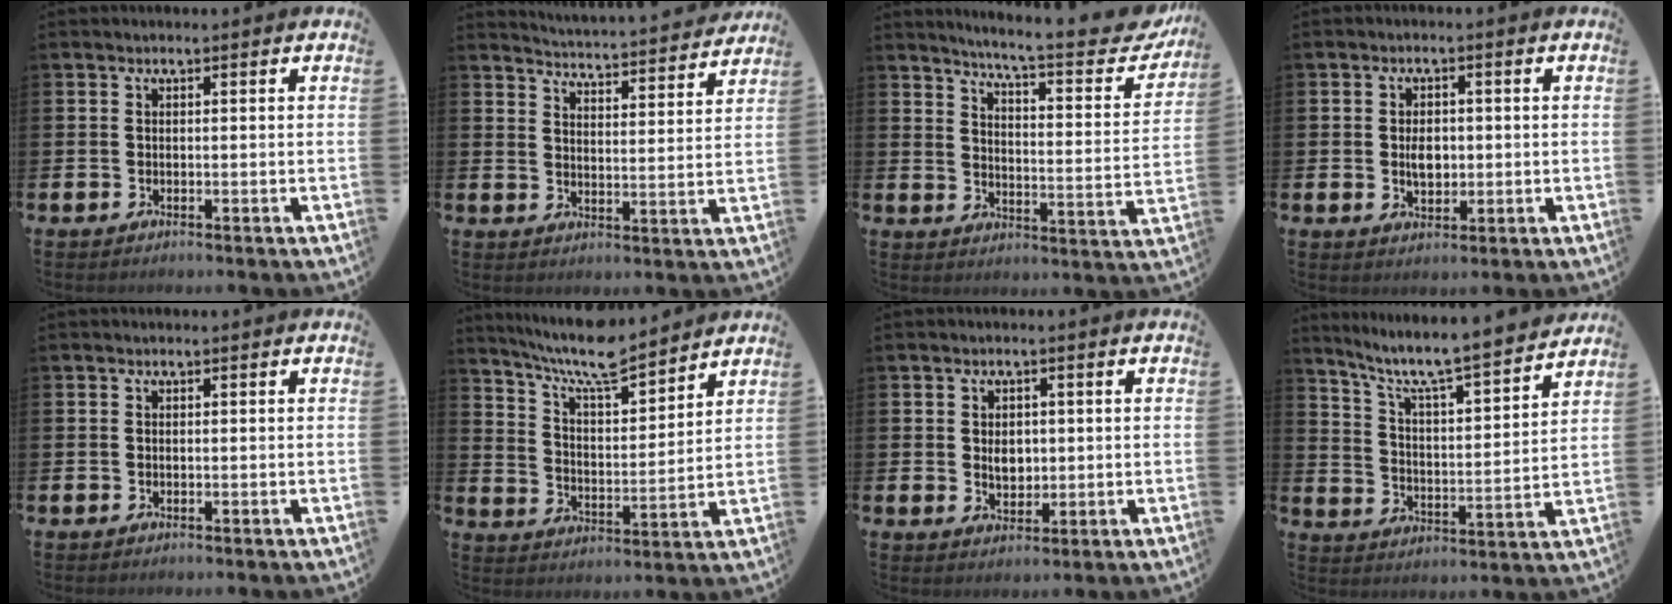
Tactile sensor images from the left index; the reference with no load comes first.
{"total": 4.7, "force": [4.7, -0.1, 0.3], "torque": [-0.022, -0.043, 0.080]}
{"total": 7.0, "force": [6.2, 0.6, 3.3], "torque": [-0.068, -0.050, 0.094]}
{"total": 3.2, "force": [0.1, 2.1, 2.4], "torque": [-0.030, 0.001, -0.004]}
{"total": 0.0}
{"total": 8.9, "force": [8.3, 1.3, 3.1], "torque": [-0.086, -0.051, 0.148]}
{"total": 2.9, "force": [0.4, 2.1, 1.9], "torque": [-0.025, 0.003, 0.001]}
{"total": 8.0, "force": [7.2, 0.6, 3.5], "torque": [-0.093, -0.057, 0.117]}